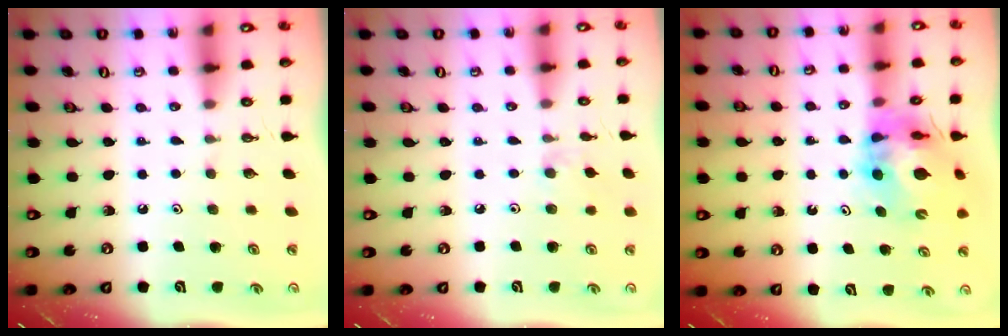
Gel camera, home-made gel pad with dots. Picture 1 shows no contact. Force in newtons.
{"total": 4.2, "press": 4.1, "slide": 0.7}
{"total": 13.3, "press": 13.2, "slide": 1.4}